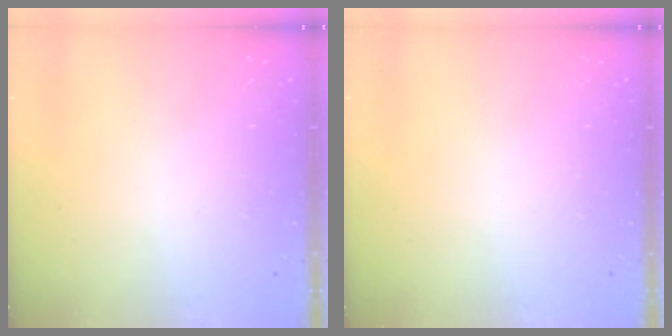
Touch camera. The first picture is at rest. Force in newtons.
{"total": 0.0}